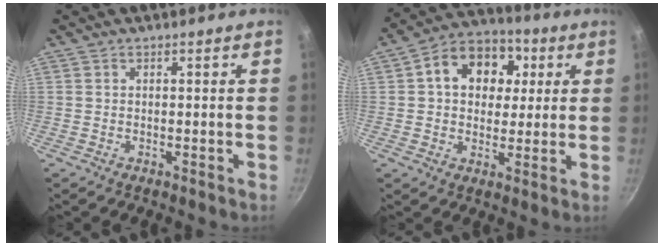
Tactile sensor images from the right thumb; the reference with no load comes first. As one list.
[{"total": 14.0, "force": [3.5, 10.8, 8.3], "torque": [-0.100, 0.017, 0.039]}]